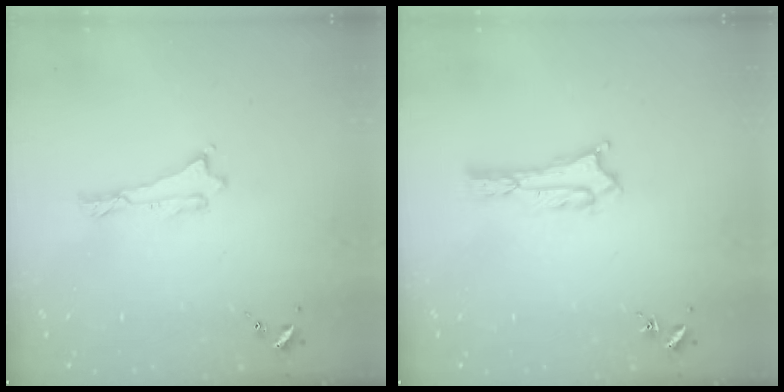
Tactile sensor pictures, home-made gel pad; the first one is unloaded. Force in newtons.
{"total": 1.7, "press": 1.7, "slide": 0.3}